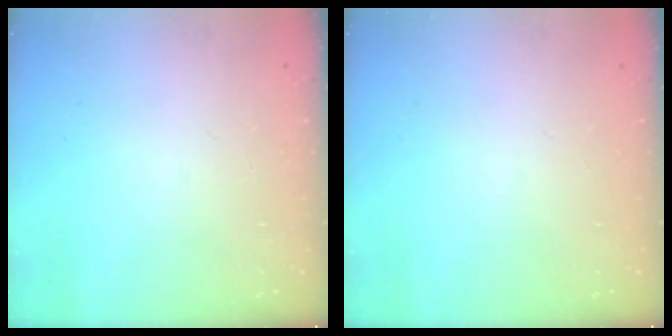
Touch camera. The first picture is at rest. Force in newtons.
{"total": 0.0}